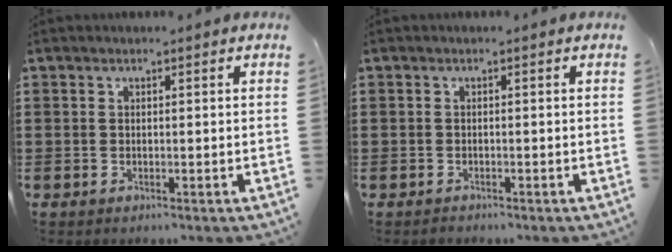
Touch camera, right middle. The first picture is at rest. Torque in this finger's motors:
{"motor_torque": [0.33, -0.27, 0.03, 0.01]}